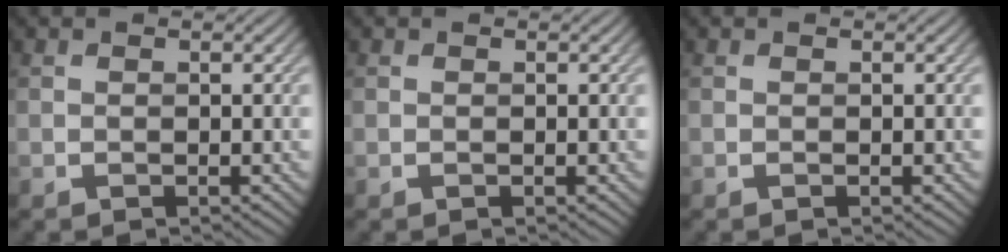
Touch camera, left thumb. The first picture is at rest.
{"total": 0.0}
{"total": 0.0}